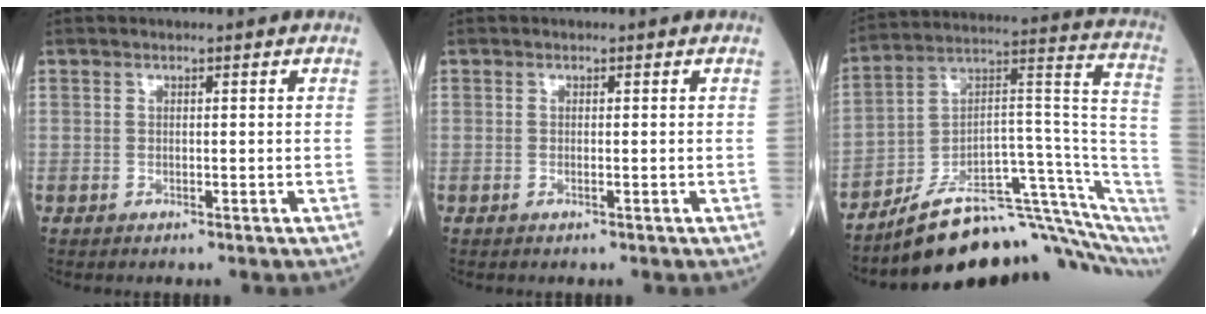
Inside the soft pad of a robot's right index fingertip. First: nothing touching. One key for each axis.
{"total": 0.5, "fx": 0.0, "fy": -0.2, "fz": 0.5, "tx": -0.016, "ty": -0.003, "tz": 0.001}
{"total": 19.7, "fx": -15.0, "fy": 4.4, "fz": 12.1, "tx": -0.095, "ty": 0.074, "tz": -0.216}